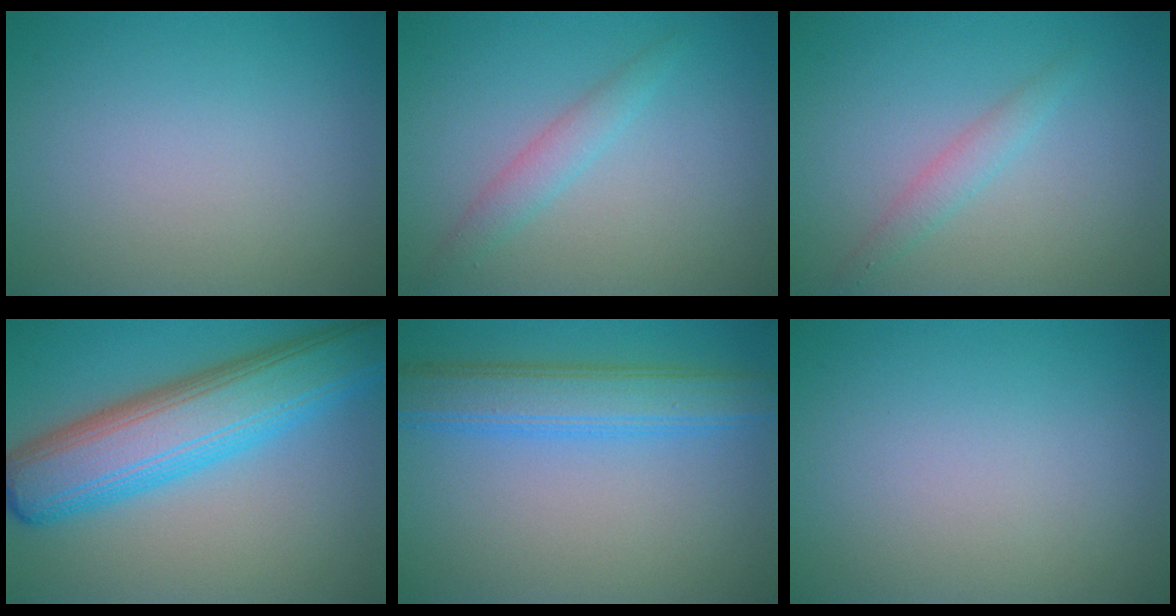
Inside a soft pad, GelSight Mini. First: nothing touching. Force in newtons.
{"total": 2.0, "press": 2.0, "slide": 0.0}
{"total": 1.6, "press": 1.6, "slide": 0.1}
{"total": 10.0, "press": 10.0, "slide": 0.2}
{"total": 5.2, "press": 5.2, "slide": 0.1}
{"total": 0.0}